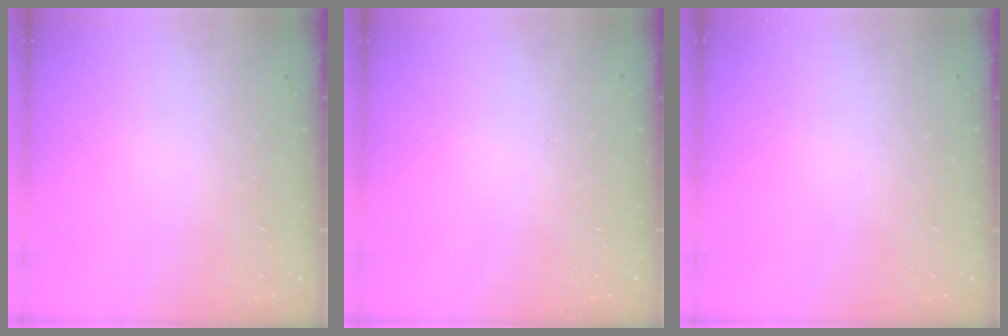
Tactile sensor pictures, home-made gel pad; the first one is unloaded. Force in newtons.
{"total": 0.0}
{"total": 0.0}